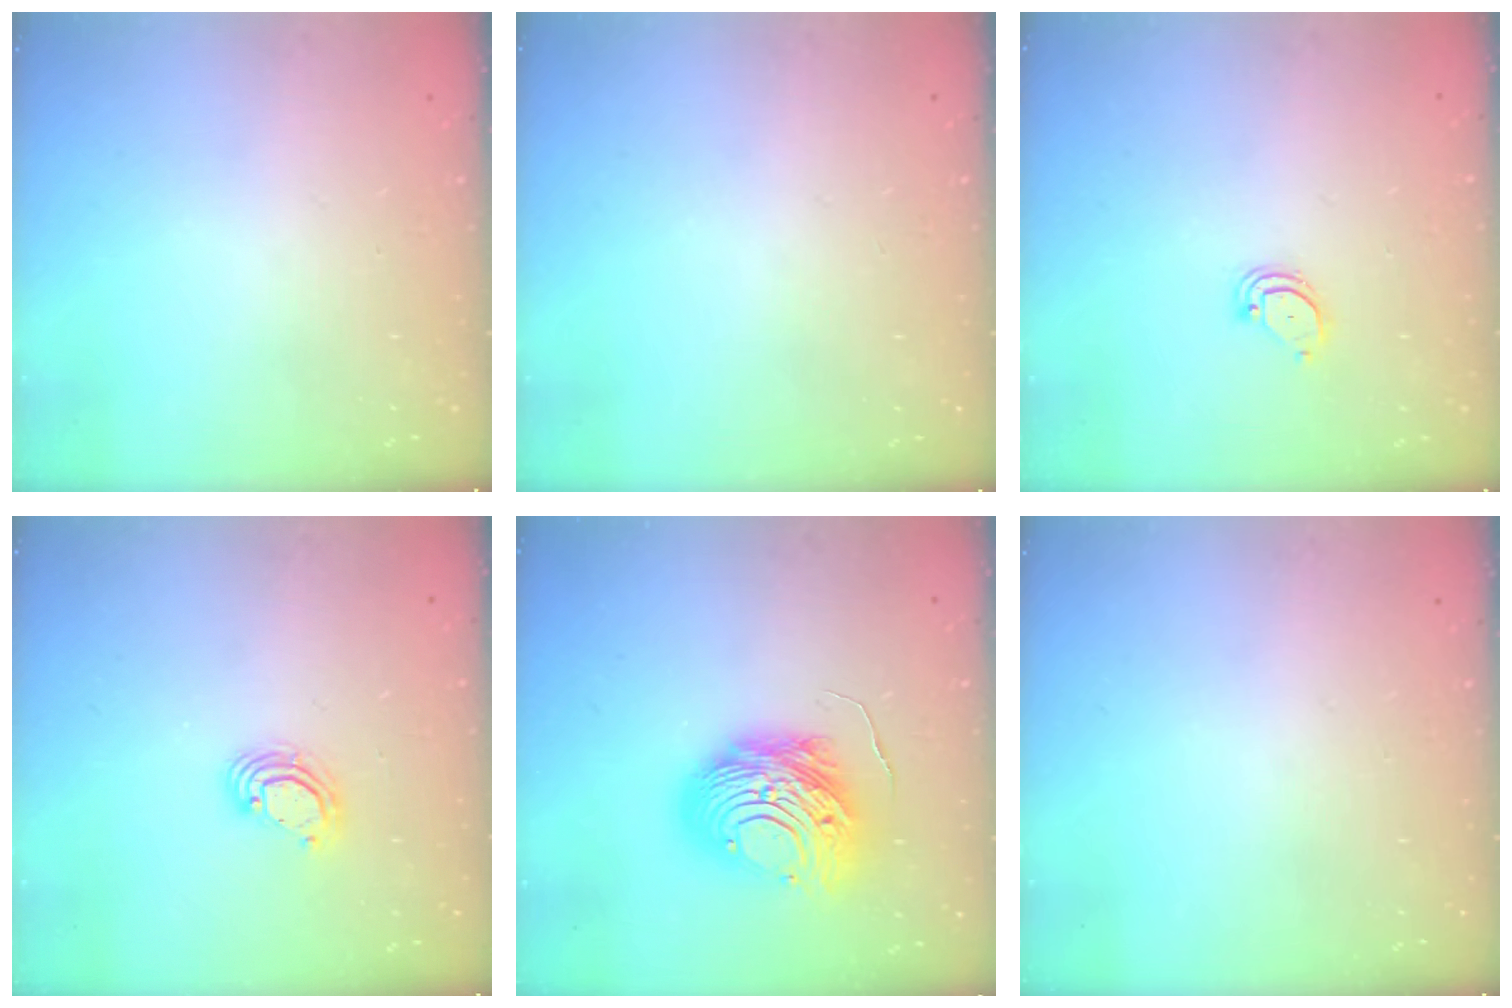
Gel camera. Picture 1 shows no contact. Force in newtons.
{"total": 0.0}
{"total": 2.9, "press": 2.9, "slide": 0.2}
{"total": 5.6, "press": 5.6, "slide": 0.3}
{"total": 15.5, "press": 15.4, "slide": 1.3}
{"total": 0.0}